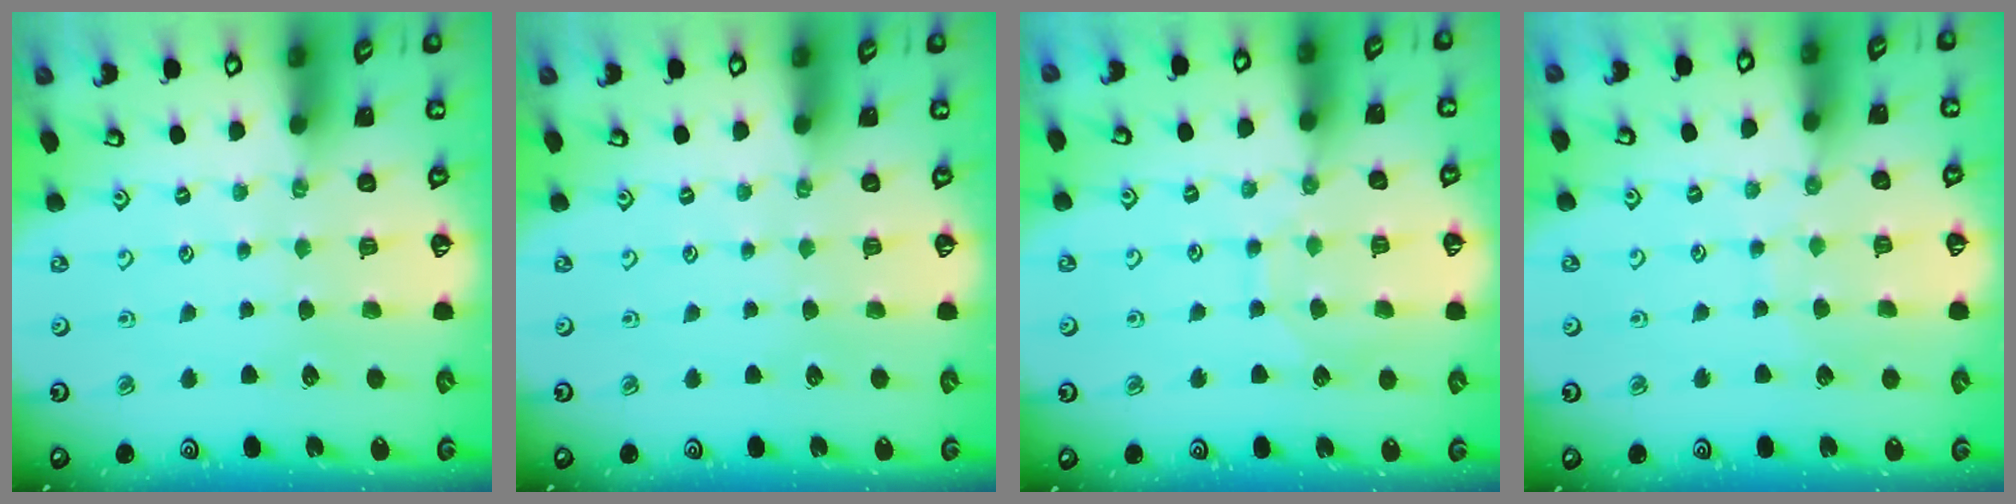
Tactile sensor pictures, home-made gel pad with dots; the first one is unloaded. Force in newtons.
{"total": 0.0}
{"total": 7.1, "press": 7.1, "slide": 0.5}
{"total": 6.3, "press": 6.2, "slide": 0.5}